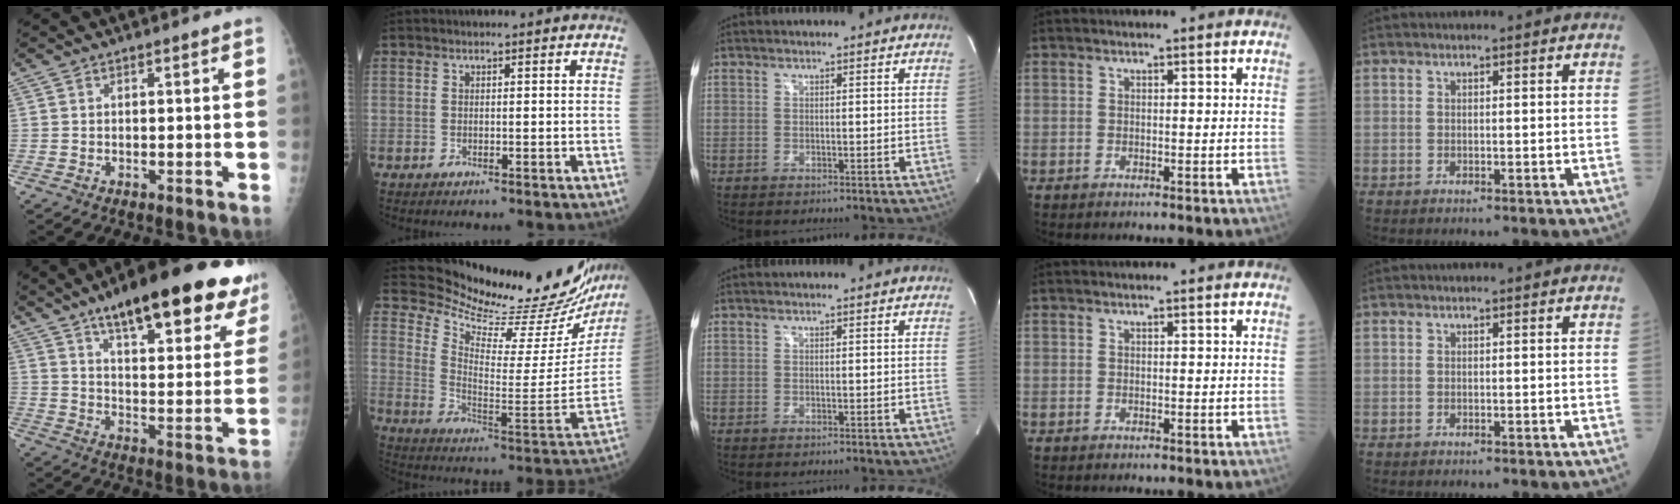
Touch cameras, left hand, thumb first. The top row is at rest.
{"thumb": {"total": 27.0, "force": [18.3, 8.1, 18.1], "torque": [-0.217, -0.050, 0.250]}, "index": {"total": 25.8, "force": [24.2, 4.3, 7.8], "torque": [-0.133, -0.111, 0.318]}}